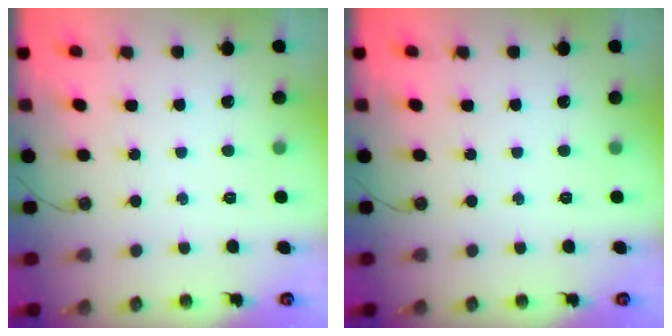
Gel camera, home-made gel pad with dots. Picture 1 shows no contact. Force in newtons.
{"total": 0.0}